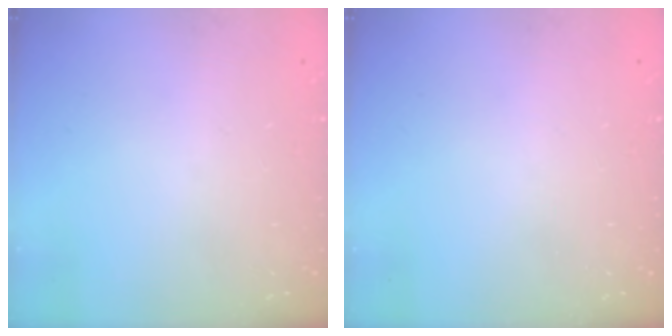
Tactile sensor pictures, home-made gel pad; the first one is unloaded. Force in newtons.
{"total": 0.0}